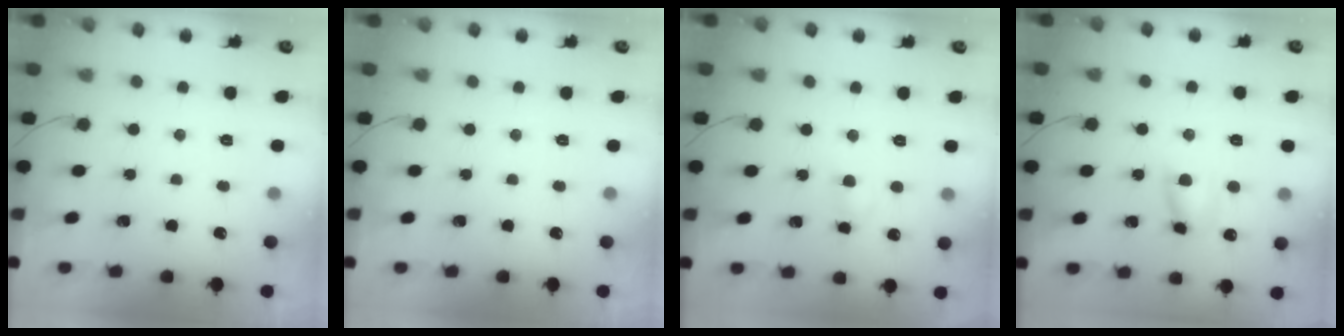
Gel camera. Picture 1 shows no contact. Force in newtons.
{"total": 0.0}
{"total": 2.7, "press": 2.4, "slide": 1.2}
{"total": 6.4, "press": 6.4, "slide": 0.1}